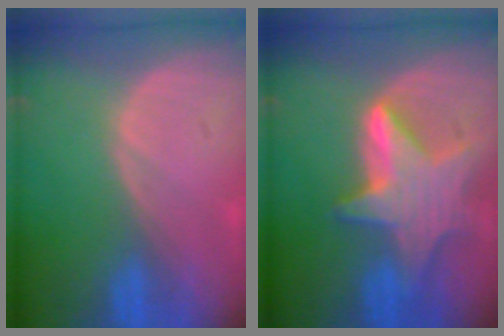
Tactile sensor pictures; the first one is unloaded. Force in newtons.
{"total": 9.0, "press": 9.0, "slide": 0.7}